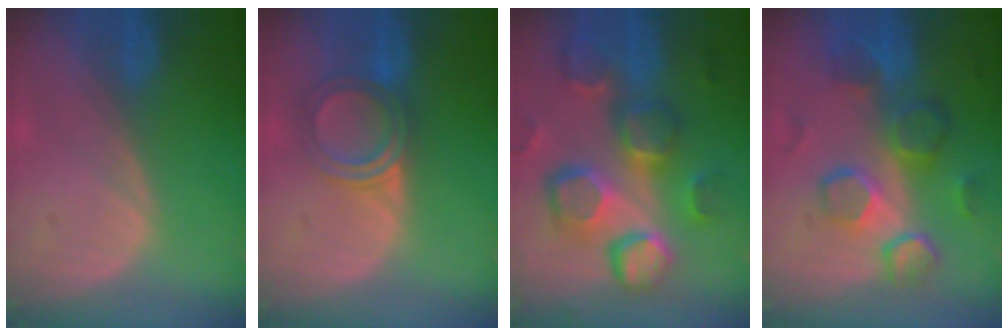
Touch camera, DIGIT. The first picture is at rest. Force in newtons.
{"total": 5.1, "press": 5.1, "slide": 0.3}
{"total": 13.1, "press": 11.4, "slide": 6.4}
{"total": 10.2, "press": 9.1, "slide": 4.6}